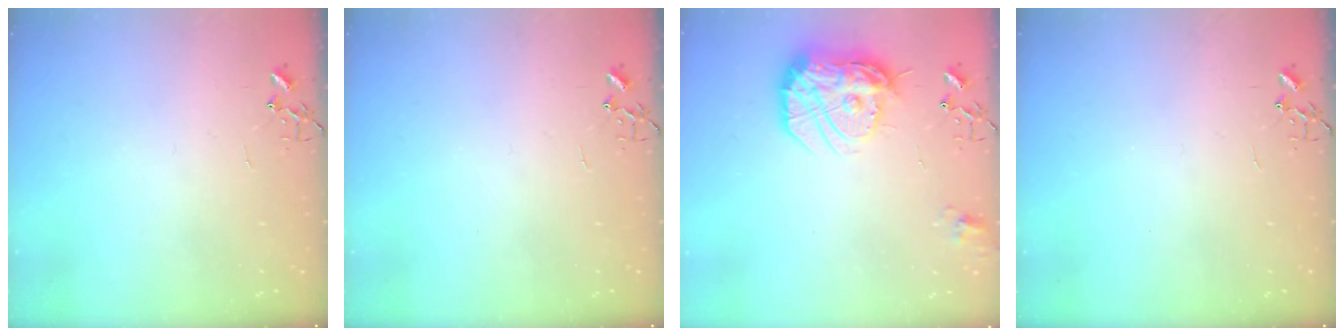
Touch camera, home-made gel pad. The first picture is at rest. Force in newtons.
{"total": 0.0}
{"total": 17.7, "press": 17.7, "slide": 1.6}
{"total": 0.0}